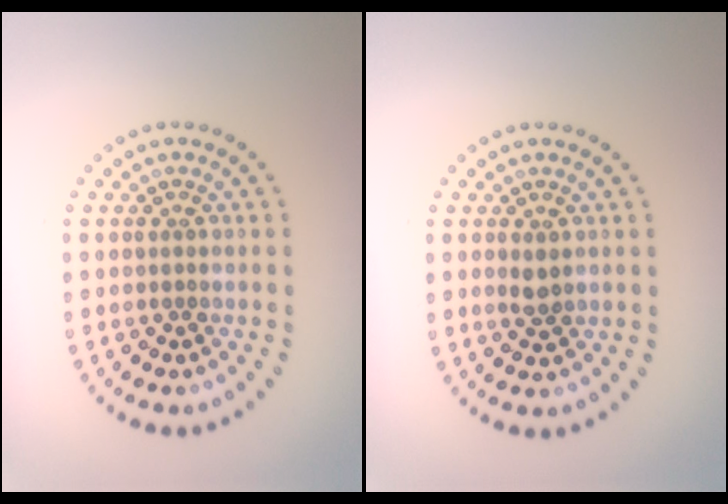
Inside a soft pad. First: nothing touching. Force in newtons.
{"total": 1.2, "press": 1.2, "slide": 0.2}